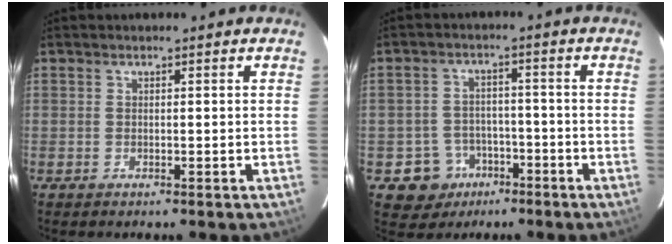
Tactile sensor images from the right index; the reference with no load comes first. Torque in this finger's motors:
{"motor_torque": [-0.01, 0.04, -0.18, -0.13]}